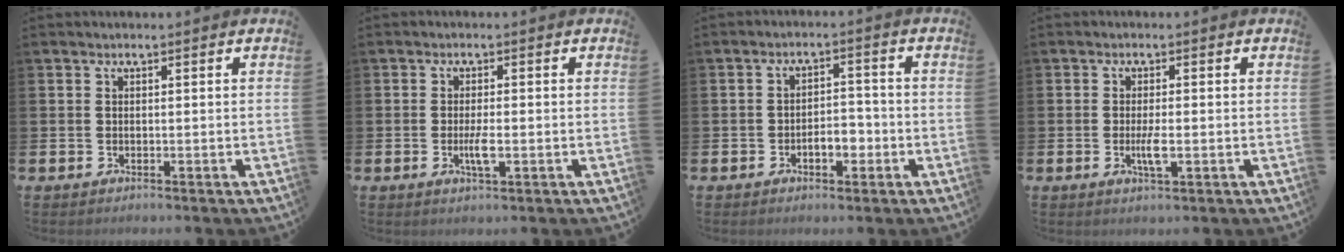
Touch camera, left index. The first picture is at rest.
{"total": 2.4, "force": [-0.5, 0.6, 2.3], "torque": [-0.050, -0.002, -0.012]}
{"total": 3.6, "force": [-1.6, 2.1, 2.6], "torque": [-0.033, 0.002, -0.036]}
{"total": 2.4, "force": [-0.4, 0.5, 2.3], "torque": [-0.035, -0.004, -0.010]}